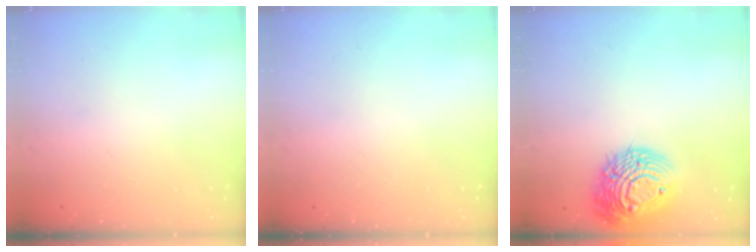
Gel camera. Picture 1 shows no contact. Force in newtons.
{"total": 0.0}
{"total": 18.7, "press": 18.7, "slide": 1.3}